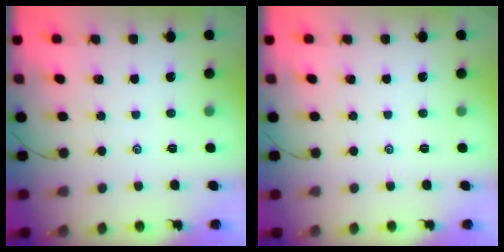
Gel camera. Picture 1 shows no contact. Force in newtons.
{"total": 0.0}